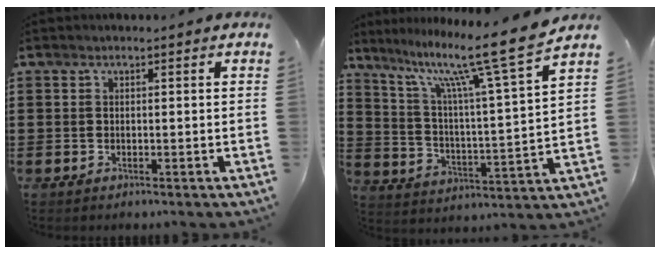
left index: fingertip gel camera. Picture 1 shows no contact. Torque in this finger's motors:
{"motor_torque": [2.14, 0.00, 0.29, 0.21]}